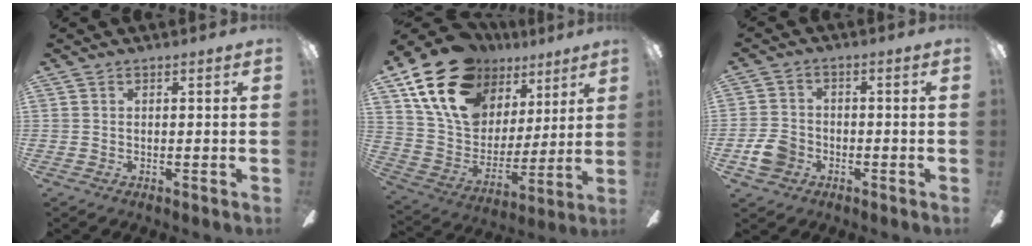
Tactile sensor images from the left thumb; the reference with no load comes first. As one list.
[{"total": 21.5, "force": [13.8, 13.1, 10.0], "torque": [-0.188, -0.064, 0.259]}, {"total": 6.3, "force": [-2.4, 4.9, 3.1], "torque": [-0.067, 0.011, -0.048]}]